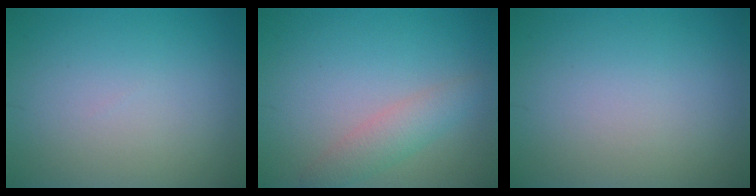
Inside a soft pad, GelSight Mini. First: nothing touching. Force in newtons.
{"total": 2.6, "press": 2.6, "slide": 0.1}
{"total": 0.0}